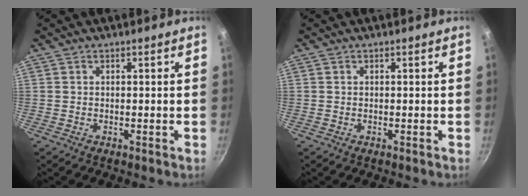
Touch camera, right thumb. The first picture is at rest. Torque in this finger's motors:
{"motor_torque": [0.01, 0.00, 0.03, -0.01, 0.02]}